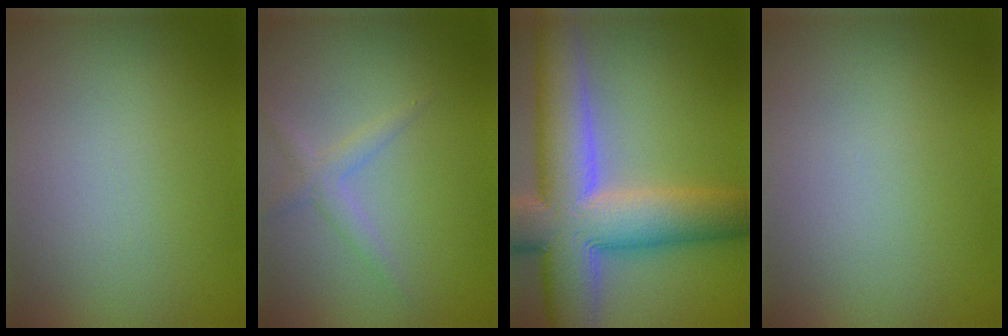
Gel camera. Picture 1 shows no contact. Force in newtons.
{"total": 1.7, "press": 1.7, "slide": 0.1}
{"total": 13.0, "press": 12.9, "slide": 0.8}
{"total": 0.0}